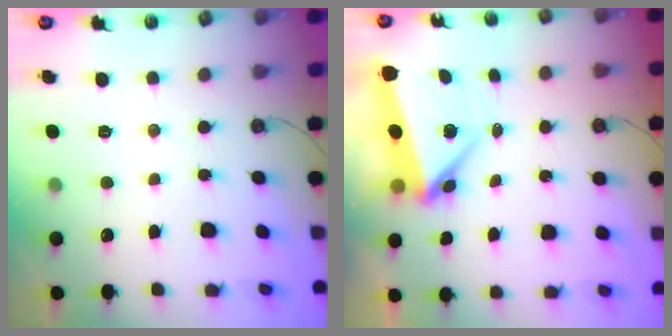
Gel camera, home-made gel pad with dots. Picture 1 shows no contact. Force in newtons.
{"total": 6.2, "press": 5.9, "slide": 2.0}